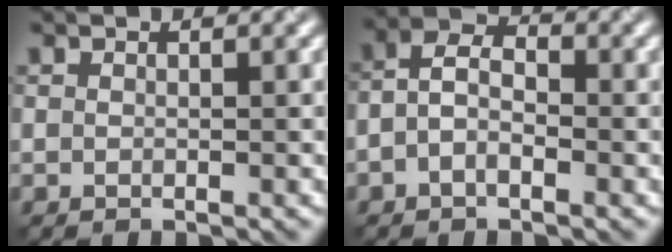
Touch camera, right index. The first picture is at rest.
{"total": 3.0, "force": [-0.8, 1.7, 2.4], "torque": [-0.048, 0.012, -0.024]}